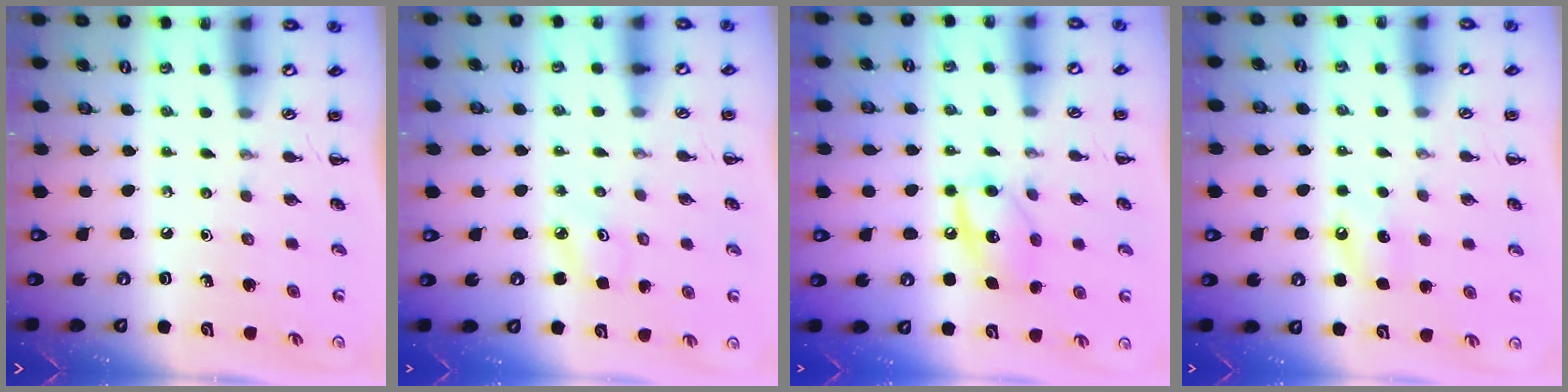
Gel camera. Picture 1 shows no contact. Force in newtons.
{"total": 3.5, "press": 3.4, "slide": 1.1}
{"total": 11.4, "press": 11.3, "slide": 1.6}
{"total": 6.0, "press": 5.7, "slide": 1.6}